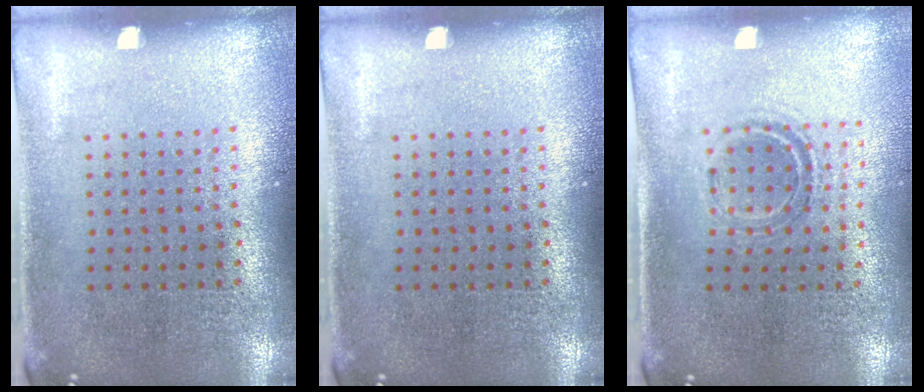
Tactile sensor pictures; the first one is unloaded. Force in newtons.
{"total": 0.0}
{"total": 1.0, "press": 0.9, "slide": 0.3}